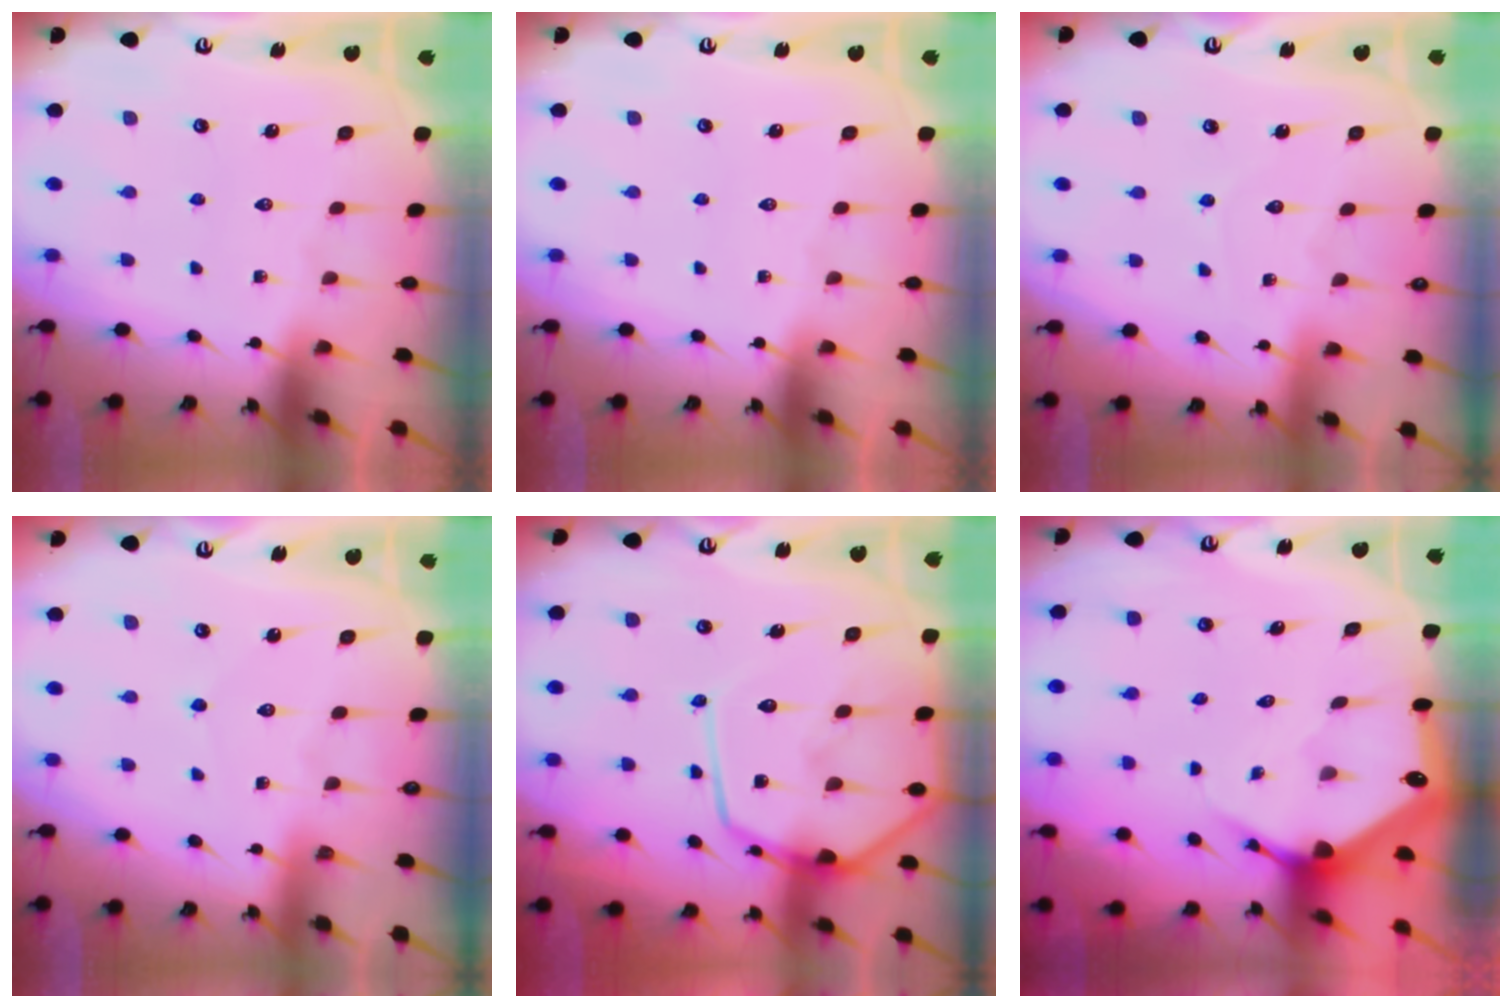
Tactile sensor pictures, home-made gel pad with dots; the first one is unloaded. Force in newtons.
{"total": 0.0}
{"total": 4.2, "press": 4.2, "slide": 0.2}
{"total": 2.9, "press": 2.9, "slide": 0.3}
{"total": 16.9, "press": 16.8, "slide": 1.7}
{"total": 3.8, "press": 3.8, "slide": 0.5}